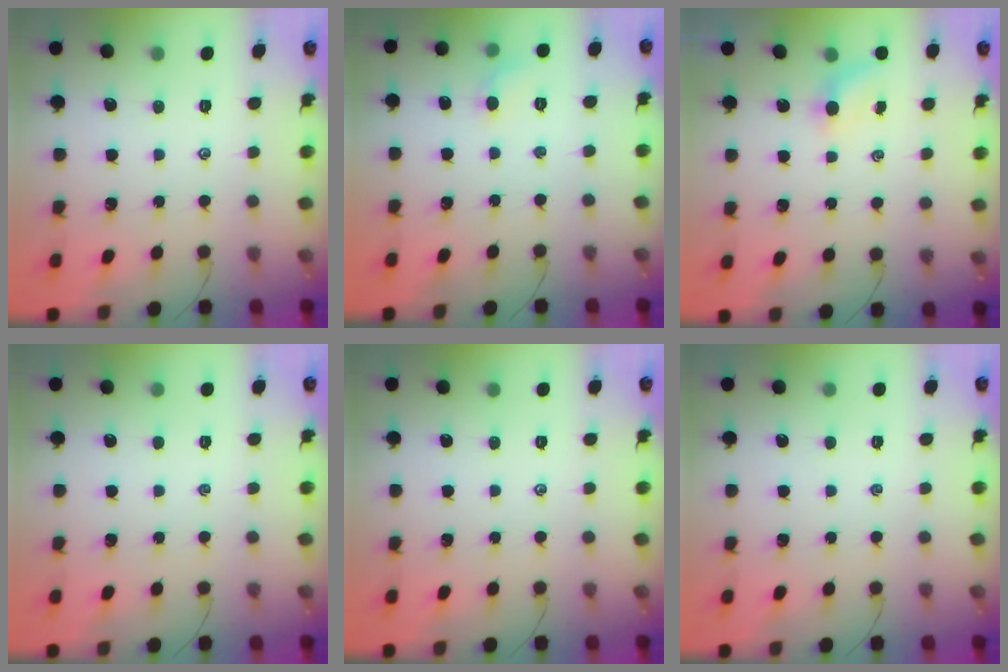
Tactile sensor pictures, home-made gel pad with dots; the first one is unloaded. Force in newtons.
{"total": 5.0, "press": 4.8, "slide": 1.6}
{"total": 4.0, "press": 3.8, "slide": 1.2}
{"total": 0.0}
{"total": 0.0}
{"total": 0.0}